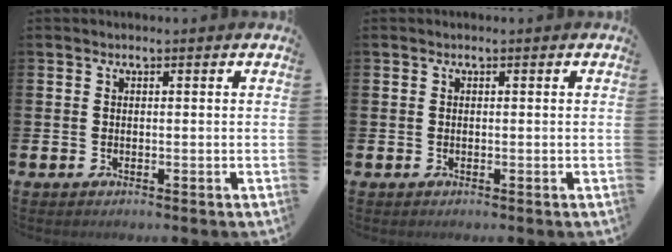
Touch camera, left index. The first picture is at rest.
{"total": 0.0}